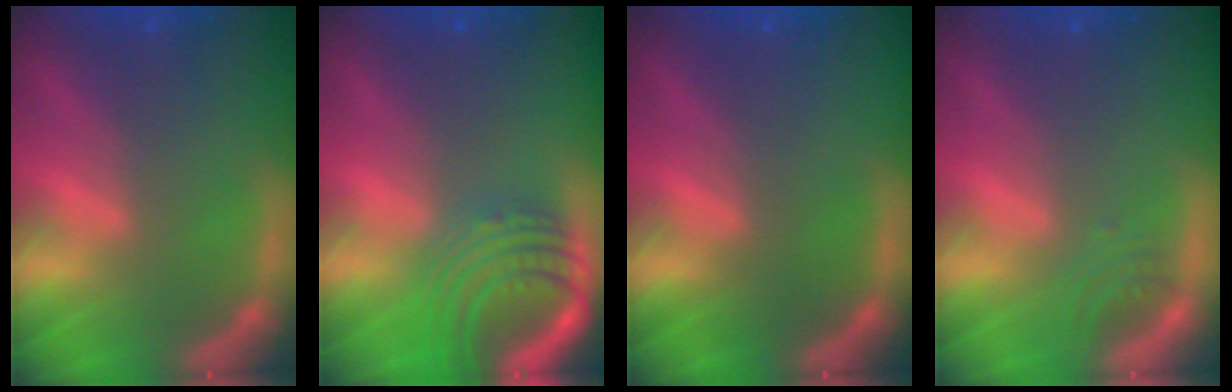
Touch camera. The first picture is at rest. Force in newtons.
{"total": 7.6}
{"total": 0.0}
{"total": 1.4}